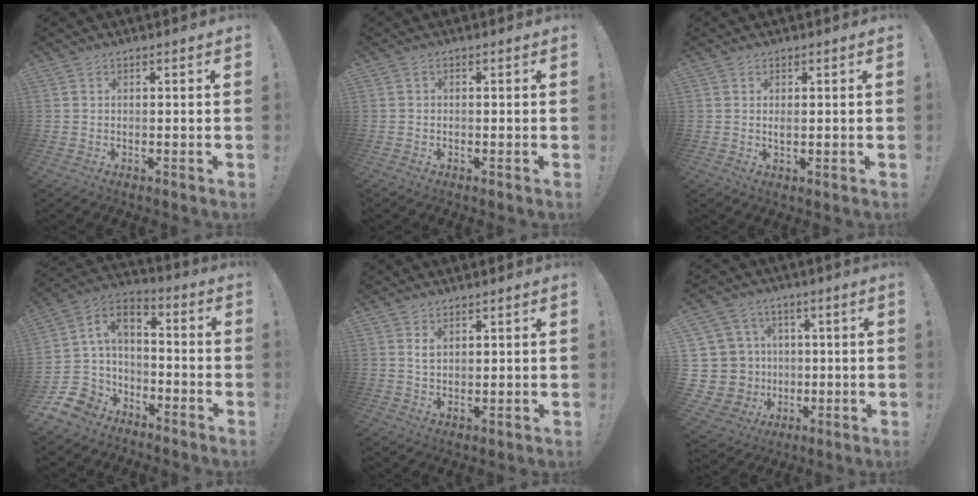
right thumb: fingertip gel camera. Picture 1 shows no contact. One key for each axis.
{"total": 0.8, "fx": -0.6, "fy": 0.1, "fz": 0.4, "tx": -0.006, "ty": 0.001, "tz": -0.011}
{"total": 1.0, "fx": 0.5, "fy": 0.5, "fz": 0.7, "tx": -0.016, "ty": 0.001, "tz": 0.009}
{"total": 9.7, "fx": -5.2, "fy": 7.0, "fz": 4.1, "tx": -0.085, "ty": 0.036, "tz": -0.090}
{"total": 2.7, "fx": 1.8, "fy": 1.5, "fz": 1.5, "tx": -0.017, "ty": -0.010, "tz": 0.030}
{"total": 16.4, "fx": 0.5, "fy": 14.7, "fz": 7.1, "tx": -0.151, "ty": 0.002, "tz": 0.046}